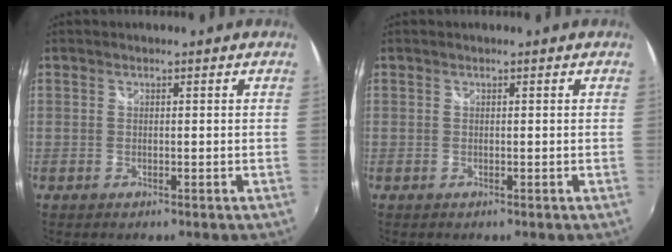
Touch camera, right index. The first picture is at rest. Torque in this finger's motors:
{"motor_torque": [0.00, 0.00, 0.00, 0.00]}